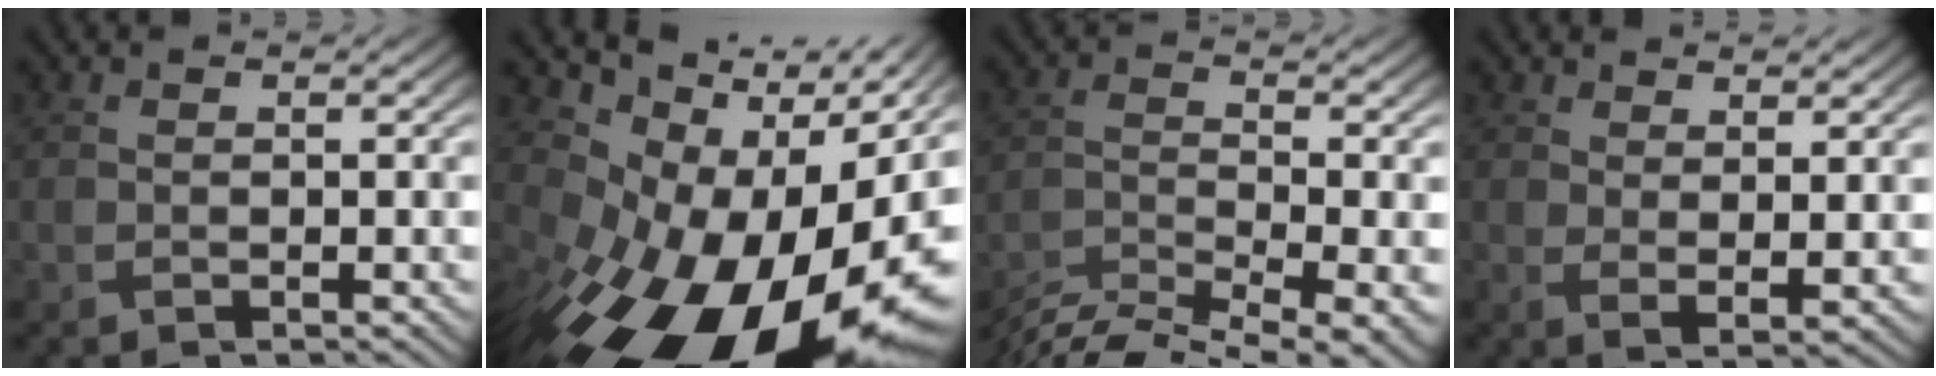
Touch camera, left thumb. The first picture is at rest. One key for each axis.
{"total": 18.2, "fx": -2.2, "fy": 11.2, "fz": 14.2, "tx": -0.230, "ty": -0.036, "tz": -0.025}
{"total": 9.0, "fx": -7.3, "fy": 1.9, "fz": 4.9, "tx": -0.106, "ty": -0.010, "tz": -0.127}
{"total": 2.4, "fx": 2.1, "fy": 0.1, "fz": 1.2, "tx": -0.030, "ty": -0.004, "tz": 0.039}